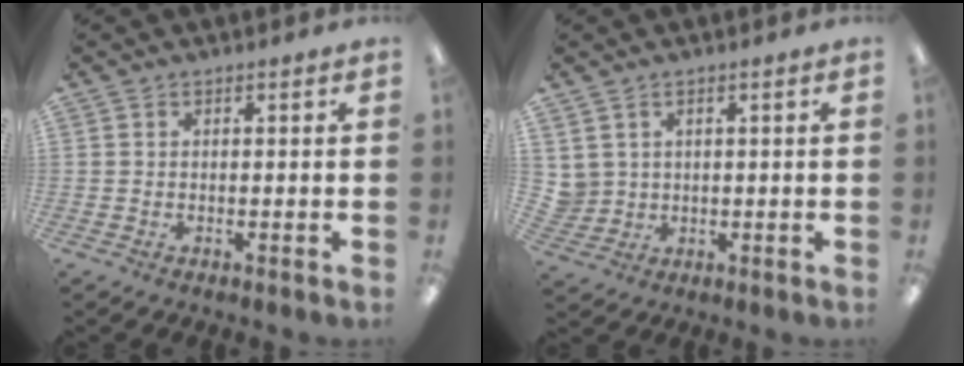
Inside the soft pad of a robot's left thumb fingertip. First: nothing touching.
{"total": 3.4, "force": [1.9, 2.8, 0.2], "torque": [-0.017, -0.004, 0.036]}